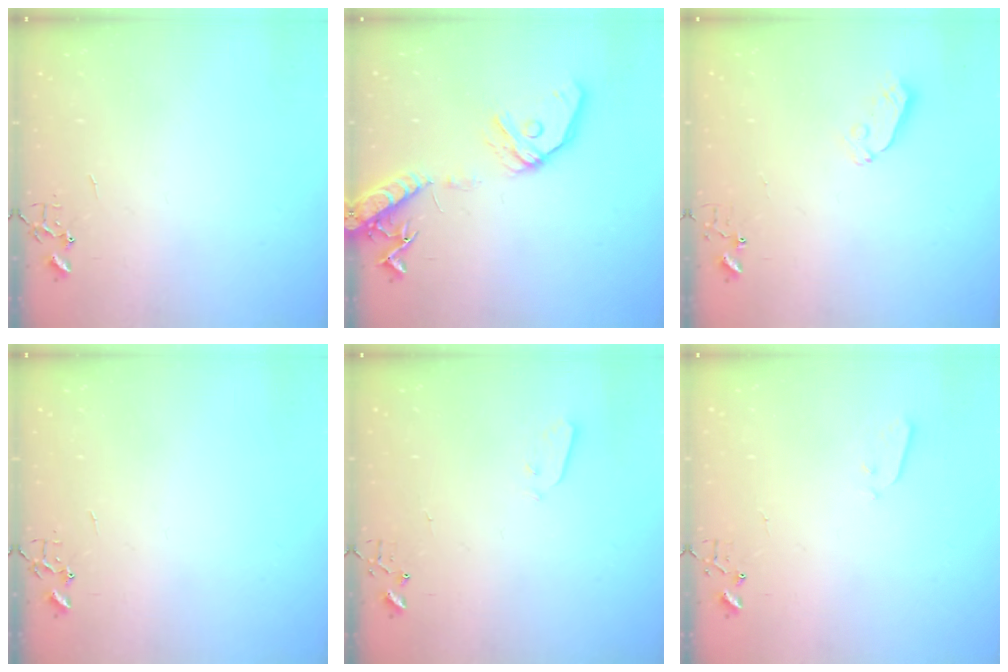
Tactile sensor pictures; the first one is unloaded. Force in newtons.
{"total": 15.4, "press": 15.2, "slide": 2.8}
{"total": 4.1, "press": 4.1, "slide": 0.1}
{"total": 0.0}
{"total": 3.0, "press": 3.0, "slide": 0.3}
{"total": 3.1, "press": 3.0, "slide": 0.9}